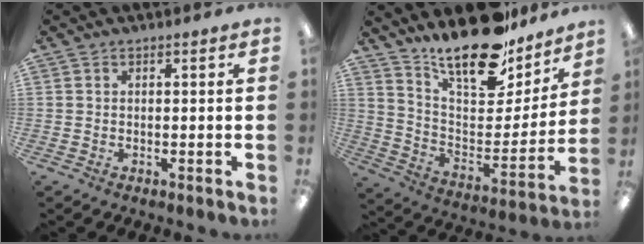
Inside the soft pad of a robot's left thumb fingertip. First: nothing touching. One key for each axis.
{"total": 20.1, "fx": 17.0, "fy": 6.6, "fz": 8.5, "tx": -0.139, "ty": -0.126, "tz": 0.295}